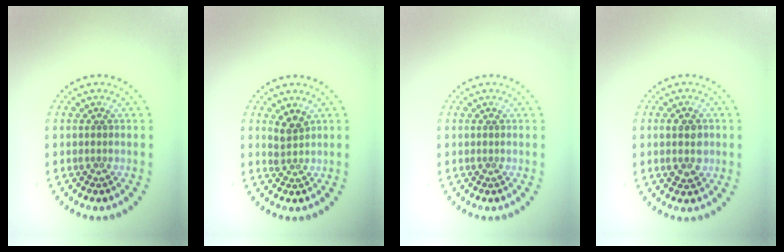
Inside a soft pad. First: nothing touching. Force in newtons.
{"total": 1.6, "press": 1.2, "slide": 1.1}
{"total": 0.0}
{"total": 3.4, "press": 3.4, "slide": 0.1}